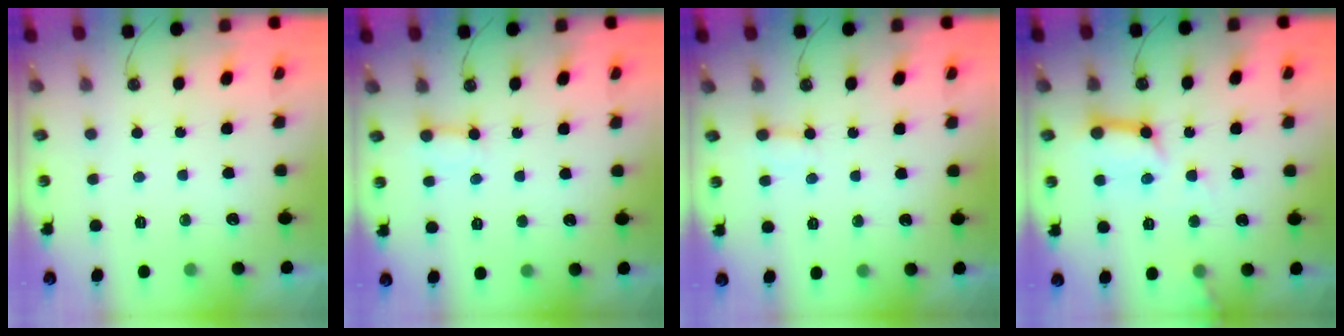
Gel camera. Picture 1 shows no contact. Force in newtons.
{"total": 2.7, "press": 2.7, "slide": 0.5}
{"total": 5.2, "press": 5.1, "slide": 0.5}
{"total": 10.9, "press": 10.8, "slide": 1.5}